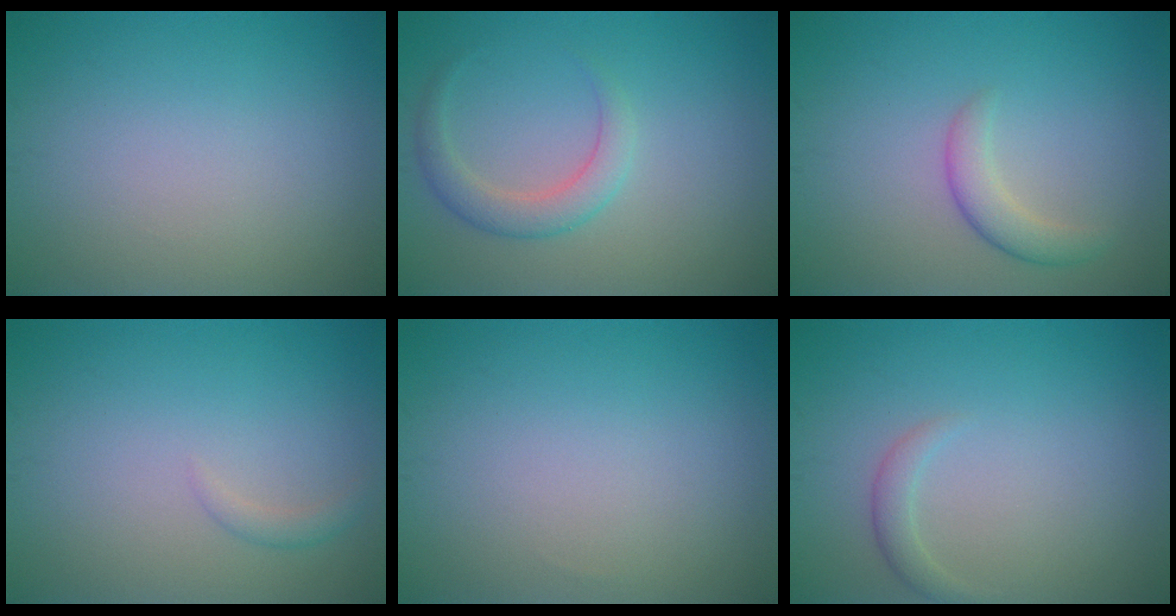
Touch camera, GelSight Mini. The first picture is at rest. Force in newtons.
{"total": 2.6, "press": 2.6, "slide": 0.2}
{"total": 2.3, "press": 2.3, "slide": 0.1}
{"total": 1.0, "press": 1.0, "slide": 0.0}
{"total": 0.0}
{"total": 1.3, "press": 1.3, "slide": 0.0}